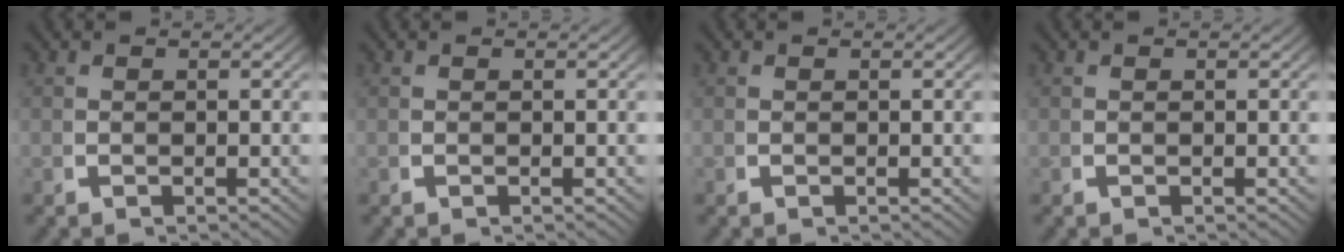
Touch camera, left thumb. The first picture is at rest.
{"total": 0.0}
{"total": 0.0}
{"total": 0.0}